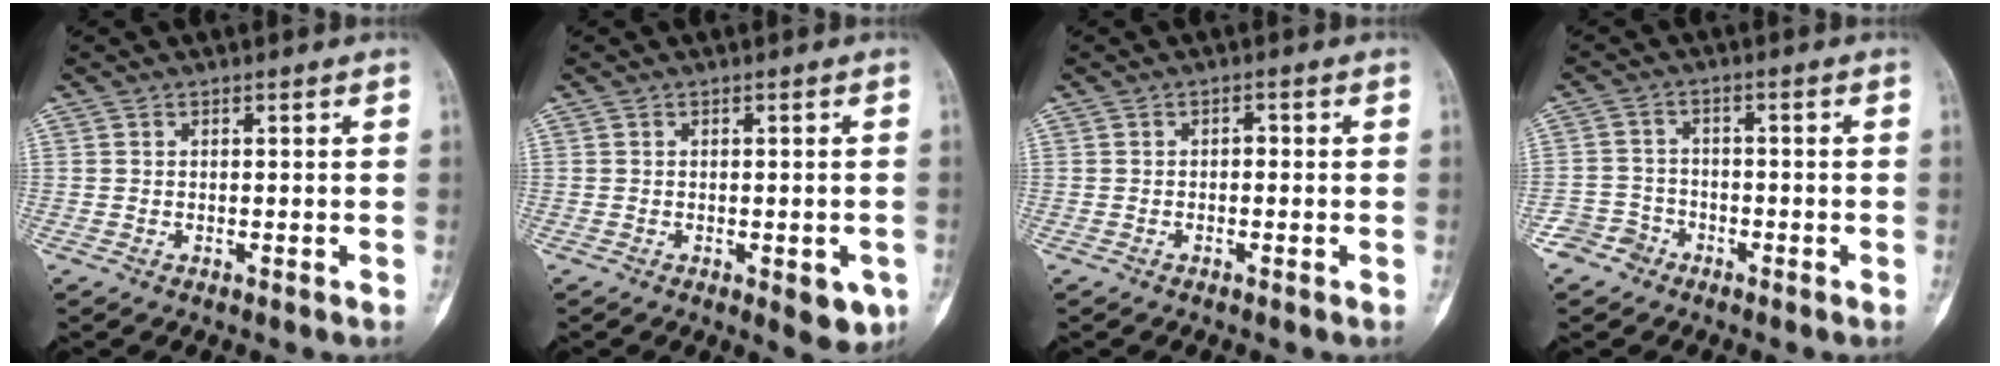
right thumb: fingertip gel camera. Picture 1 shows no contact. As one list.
[{"total": 4.9, "force": [-1.7, 2.1, 4.0], "torque": [-0.028, -0.003, -0.014]}, {"total": 1.1, "force": [-0.2, 0.7, 0.8], "torque": [-0.003, 0.005, -0.008]}, {"total": 4.2, "force": [-2.8, 3.1, -0.2], "torque": [0.026, 0.022, -0.059]}]